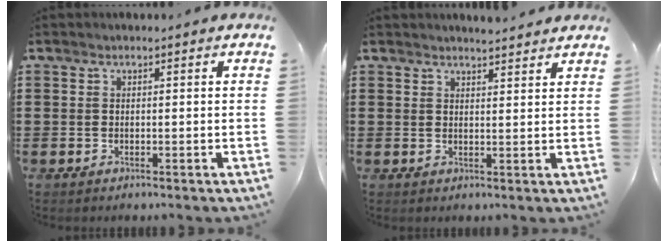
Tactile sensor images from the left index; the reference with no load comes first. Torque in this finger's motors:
{"motor_torque": [0.41, -0.41, 0.23, 0.06]}